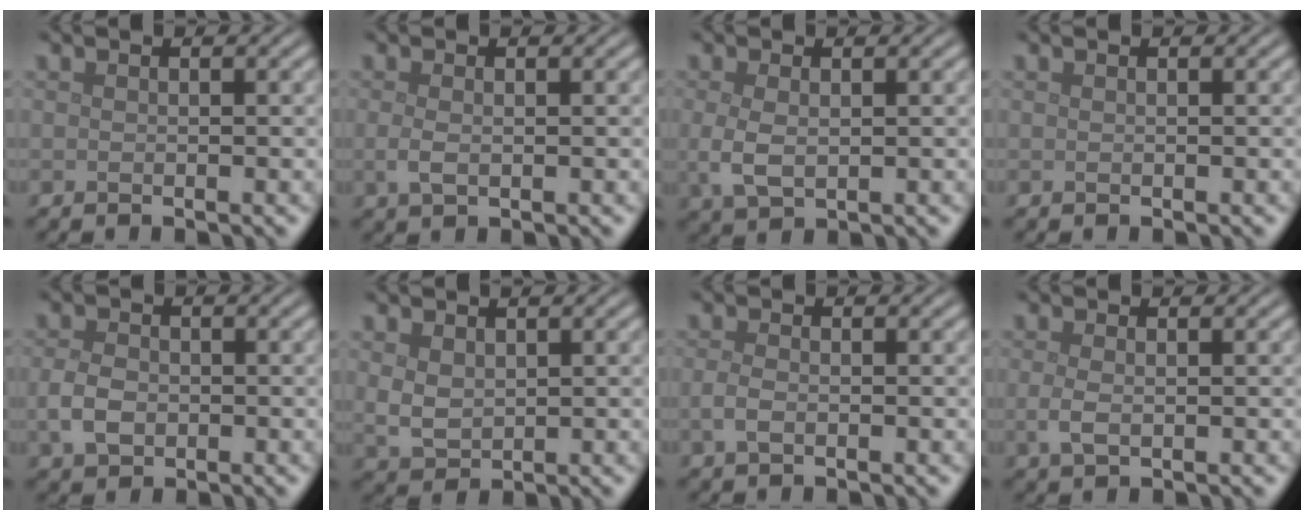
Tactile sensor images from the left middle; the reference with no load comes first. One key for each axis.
{"total": 1.5, "fx": -0.1, "fy": 0.8, "fz": 1.3, "tx": -0.033, "ty": -0.004, "tz": -0.002}
{"total": 2.9, "fx": -0.1, "fy": 1.8, "fz": 2.3, "tx": -0.058, "ty": -0.004, "tz": 0.002}
{"total": 0.0}
{"total": 3.2, "fx": -0.6, "fy": 2.3, "fz": 2.1, "tx": -0.047, "ty": -0.003, "tz": -0.014}
{"total": 2.6, "fx": 0.6, "fy": 1.9, "fz": 1.7, "tx": -0.042, "ty": -0.003, "tz": 0.017}
{"total": 1.6, "fx": -0.4, "fy": 0.9, "fz": 1.2, "tx": -0.029, "ty": -0.002, "tz": -0.011}
{"total": 1.8, "fx": -0.2, "fy": 1.0, "fz": 1.5, "tx": -0.039, "ty": -0.005, "tz": -0.003}